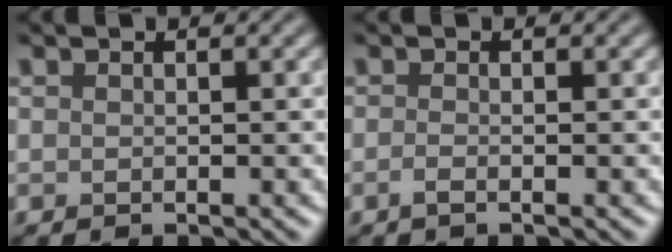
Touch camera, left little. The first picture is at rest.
{"total": 0.8, "force": [-0.5, 0.1, 0.7], "torque": [-0.015, -0.001, -0.011]}